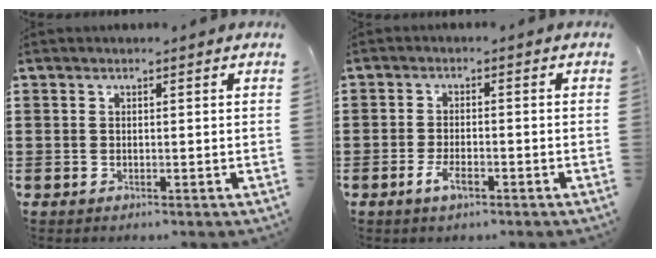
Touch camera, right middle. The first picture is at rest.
{"total": 3.3, "force": [-1.6, 1.2, 2.7], "torque": [-0.059, -0.004, -0.033]}